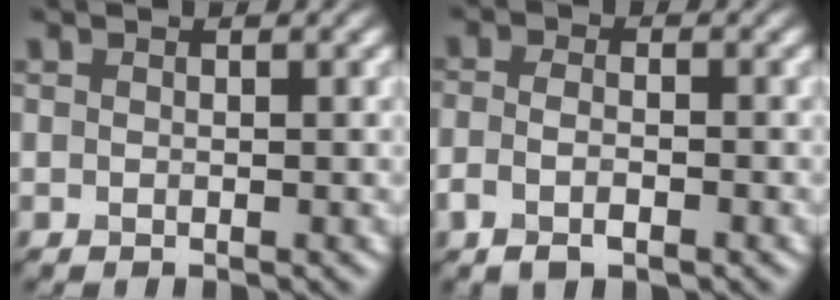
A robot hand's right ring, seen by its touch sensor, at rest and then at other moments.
{"total": 2.8, "force": [-1.2, 1.3, 2.2], "torque": [-0.044, -0.007, -0.023]}